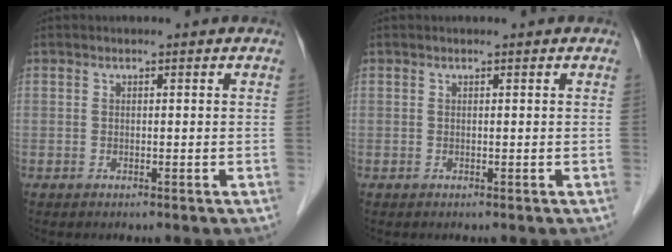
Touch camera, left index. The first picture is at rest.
{"total": 0.0}